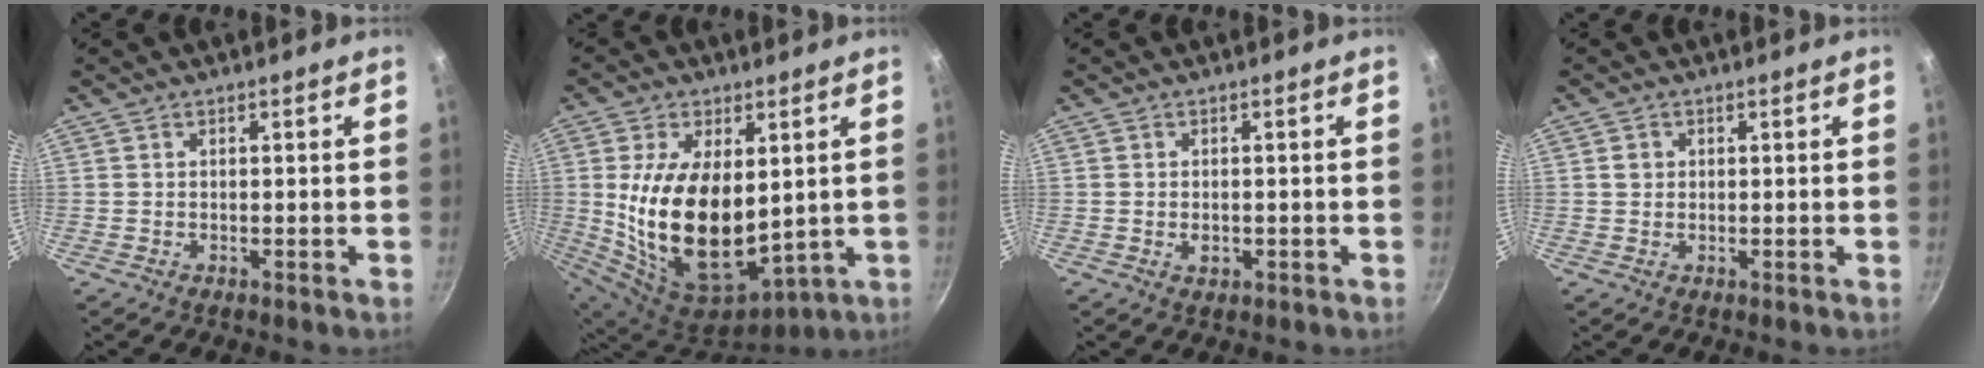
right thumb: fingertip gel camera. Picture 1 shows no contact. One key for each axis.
{"total": 20.8, "fx": 1.8, "fy": 12.1, "fz": 16.8, "tx": -0.301, "ty": -0.031, "tz": 0.056}
{"total": 2.0, "fx": -0.5, "fy": 1.4, "fz": 1.4, "tx": -0.021, "ty": -0.001, "tz": -0.007}
{"total": 1.6, "fx": 0.3, "fy": 1.5, "fz": 0.6, "tx": -0.004, "ty": 0.004, "tz": 0.003}